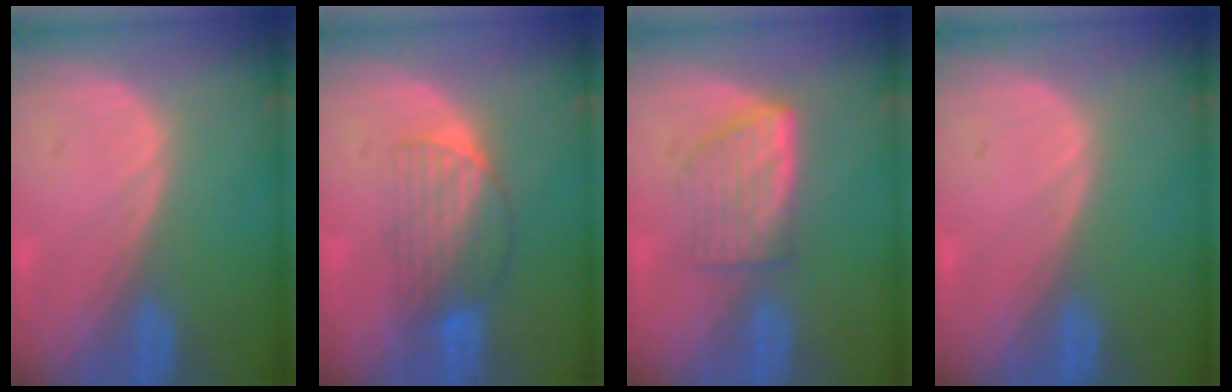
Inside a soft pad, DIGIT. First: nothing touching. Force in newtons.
{"total": 6.5, "press": 5.7, "slide": 3.2}
{"total": 6.1, "press": 5.4, "slide": 2.7}
{"total": 0.0}